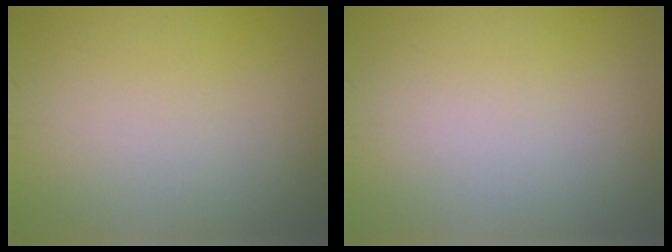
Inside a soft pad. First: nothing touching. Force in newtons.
{"total": 0.0}